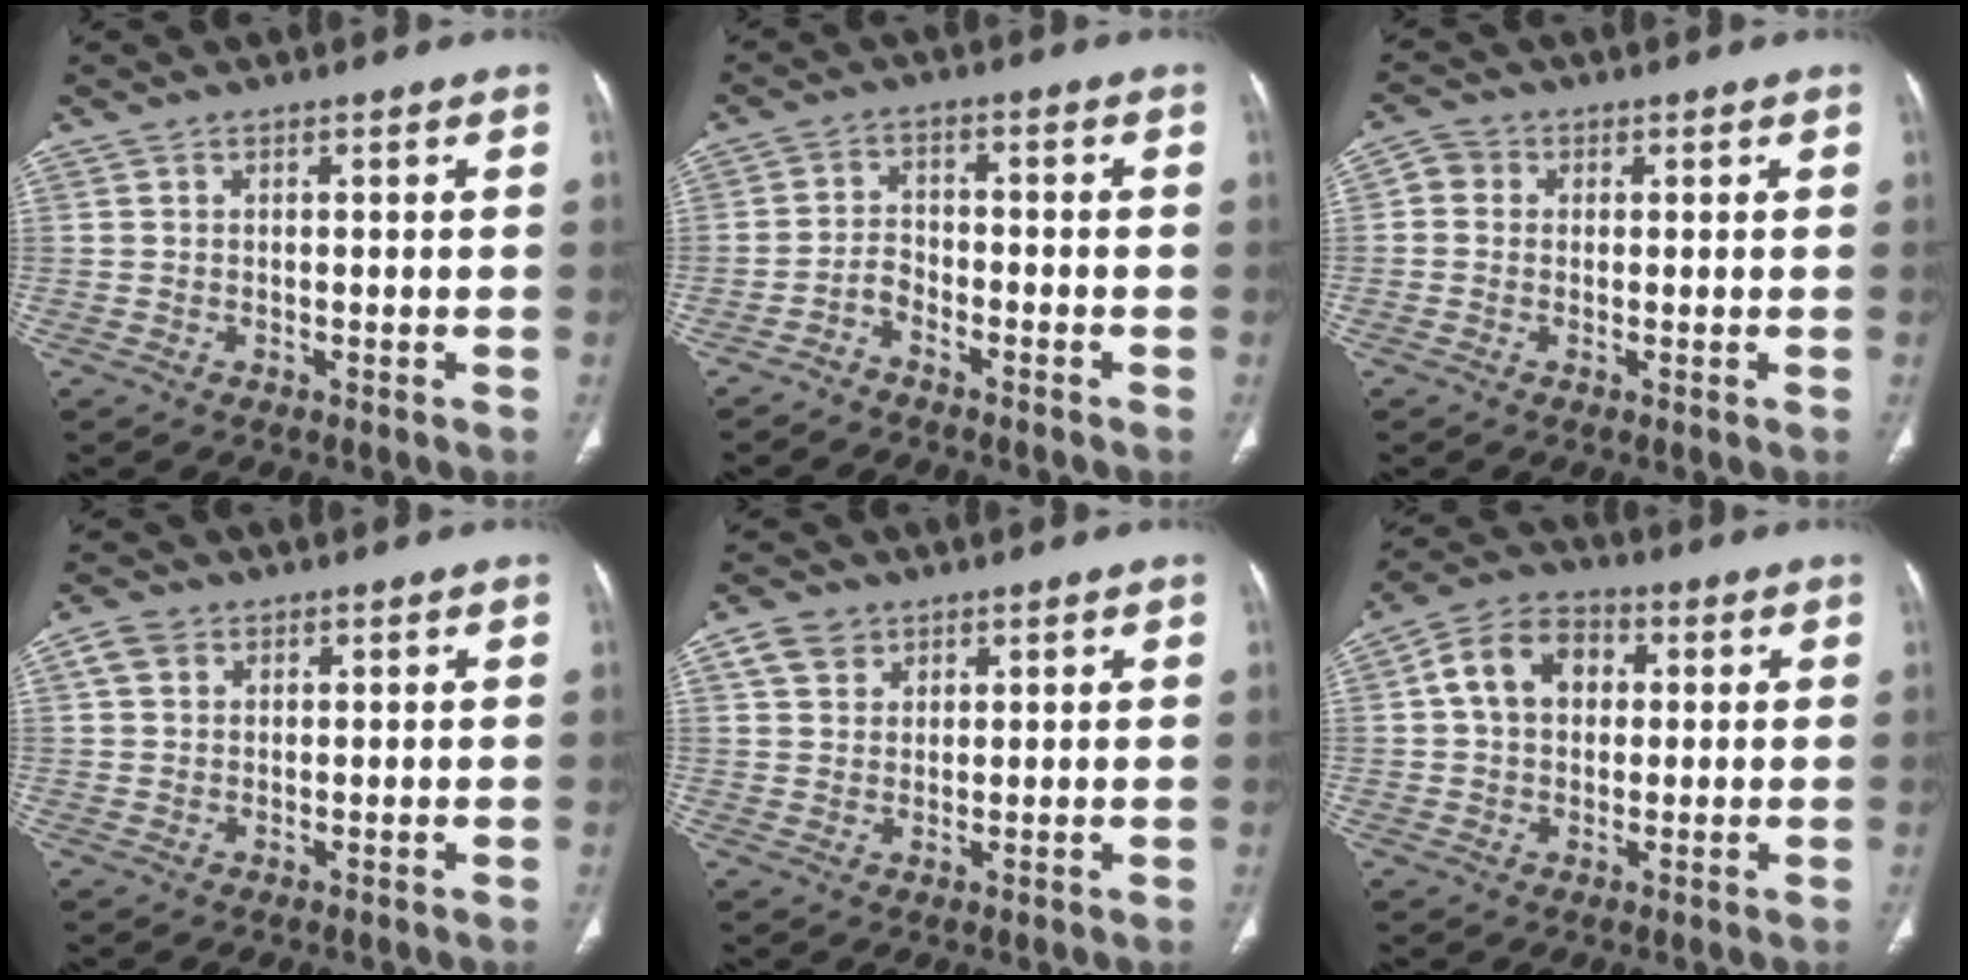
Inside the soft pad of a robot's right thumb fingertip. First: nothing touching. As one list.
[{"total": 3.1, "force": [-2.5, 1.4, 1.1], "torque": [-0.016, 0.028, -0.048]}, {"total": 3.3, "force": [0.3, 3.0, 1.2], "torque": [-0.008, 0.007, -0.003]}, {"total": 3.2, "force": [1.4, 2.5, 1.4], "torque": [-0.020, 0.003, 0.027]}, {"total": 4.6, "force": [2.5, 3.5, 1.6], "torque": [-0.014, -0.007, 0.048]}, {"total": 10.2, "force": [1.8, 7.6, 6.5], "torque": [-0.090, 0.018, 0.024]}]